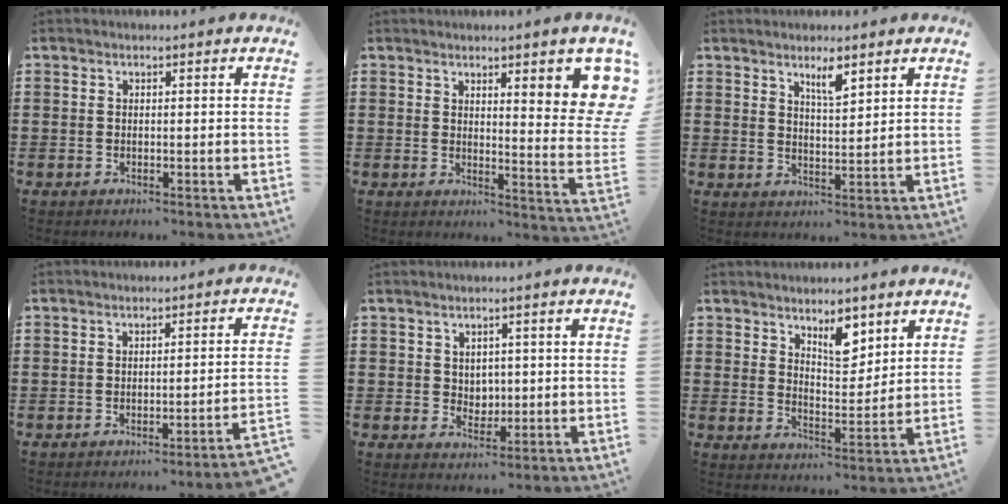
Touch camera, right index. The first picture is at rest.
{"total": 6.2, "force": [3.9, 0.9, 4.7], "torque": [-0.072, -0.021, 0.060]}
{"total": 3.8, "force": [2.8, 0.9, 2.5], "torque": [-0.039, -0.002, 0.045]}
{"total": 2.3, "force": [-1.9, -0.6, 1.3], "torque": [-0.022, -0.003, -0.039]}
{"total": 2.5, "force": [1.1, 2.2, 0.5], "torque": [-0.011, 0.007, 0.017]}
{"total": 6.0, "force": [4.3, 2.7, 3.2], "torque": [-0.051, -0.010, 0.072]}